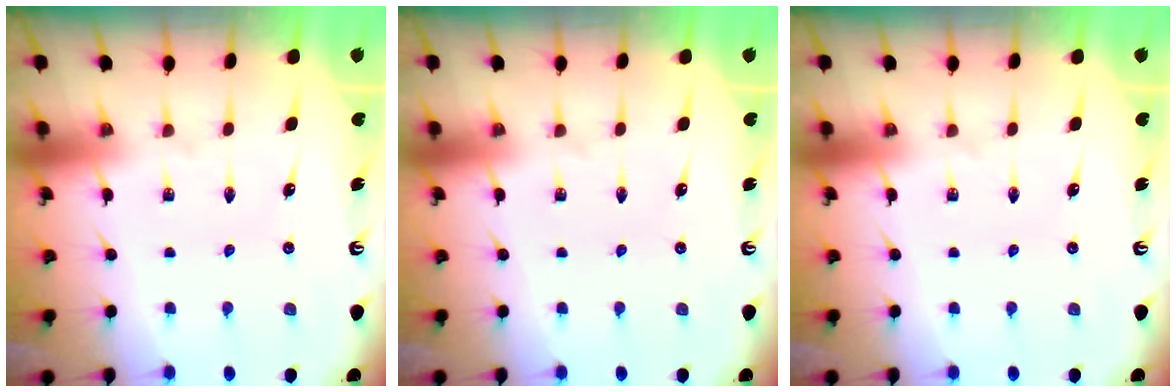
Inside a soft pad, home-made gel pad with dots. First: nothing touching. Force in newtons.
{"total": 0.0}
{"total": 0.0}